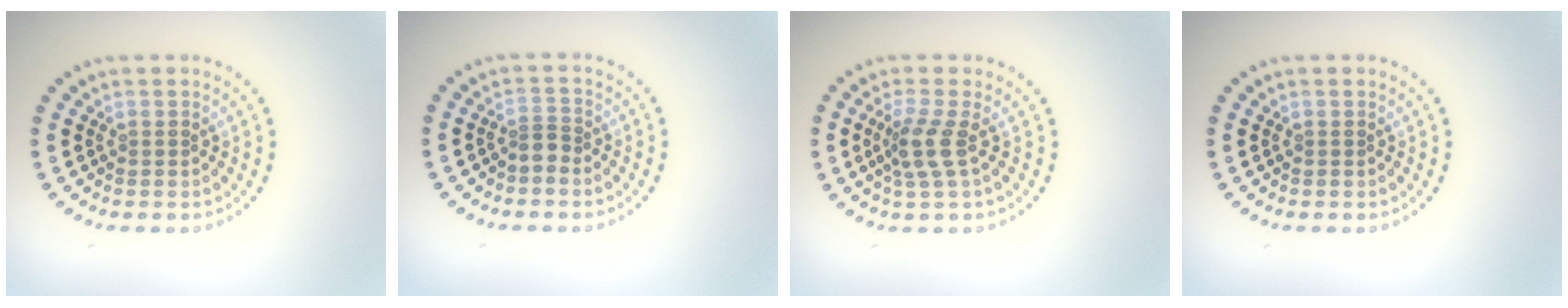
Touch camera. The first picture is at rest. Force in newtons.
{"total": 1.1, "press": 0.7, "slide": 0.9}
{"total": 2.6, "press": 1.9, "slide": 1.7}
{"total": 0.0}